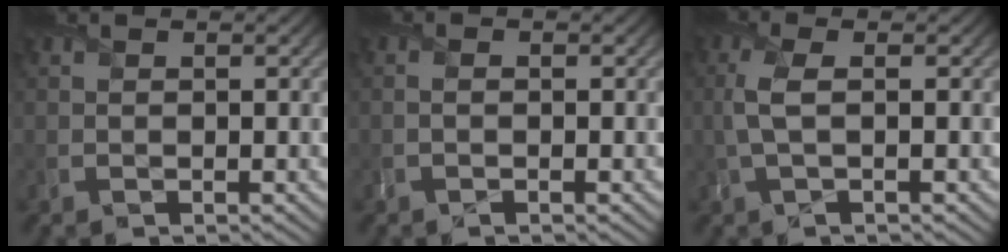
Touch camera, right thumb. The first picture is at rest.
{"total": 0.7, "force": [-0.4, 0.3, 0.5], "torque": [-0.013, 0.000, -0.007]}
{"total": 3.2, "force": [0.2, 1.0, 3.1], "torque": [-0.075, 0.008, 0.001]}